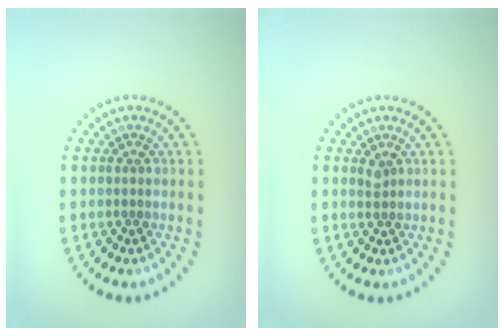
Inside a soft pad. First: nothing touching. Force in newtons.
{"total": 0.9, "press": 0.6, "slide": 0.6}